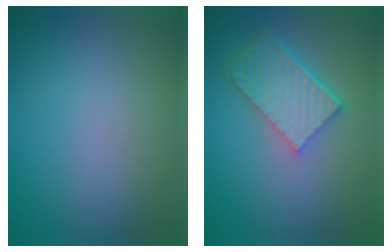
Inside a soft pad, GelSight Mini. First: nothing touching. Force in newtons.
{"total": 6.3, "press": 4.5, "slide": 4.4}